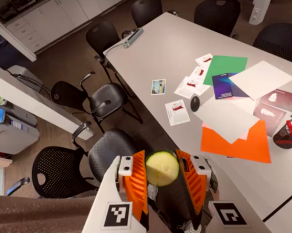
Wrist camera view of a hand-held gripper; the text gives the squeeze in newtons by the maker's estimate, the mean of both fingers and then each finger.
{"total": 11.4, "left": 11.4, "right": 11.3}